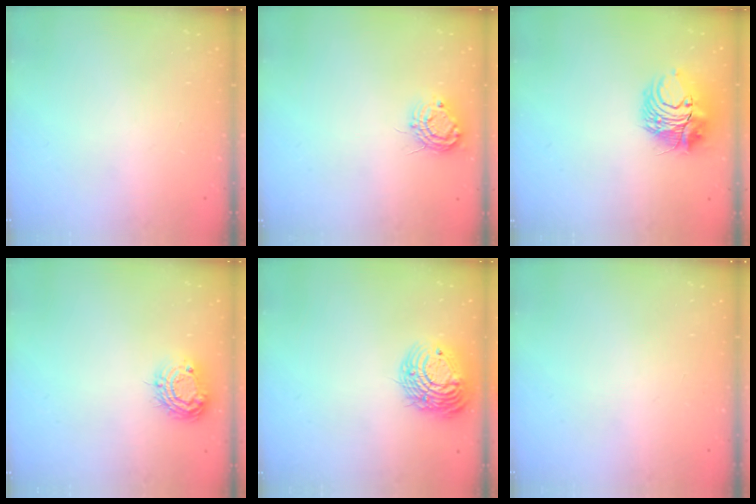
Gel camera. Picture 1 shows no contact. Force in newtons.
{"total": 8.9, "press": 8.8, "slide": 0.7}
{"total": 10.8, "press": 10.8, "slide": 0.3}
{"total": 9.4, "press": 9.4, "slide": 0.9}
{"total": 13.6, "press": 13.5, "slide": 1.4}
{"total": 0.0}